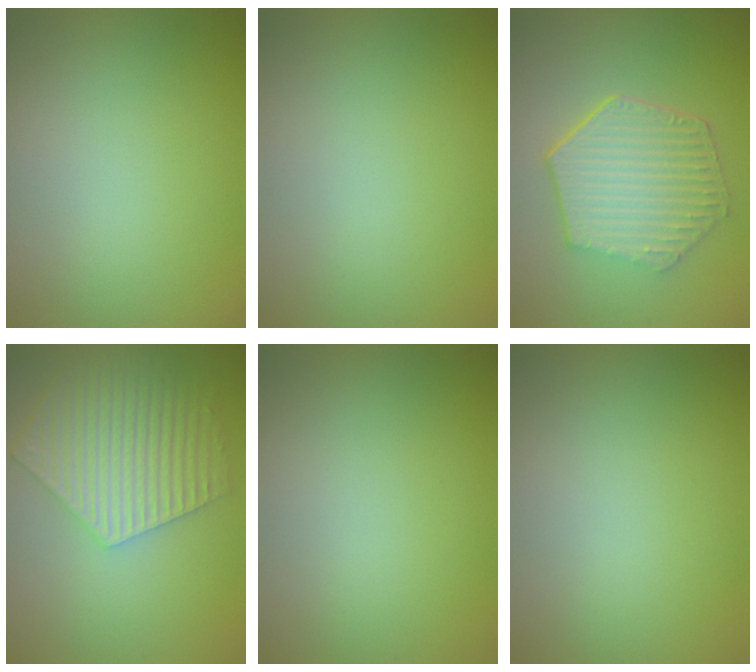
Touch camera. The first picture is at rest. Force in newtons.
{"total": 0.0}
{"total": 6.5, "press": 4.9, "slide": 4.3}
{"total": 5.8, "press": 4.6, "slide": 3.5}
{"total": 0.0}
{"total": 0.0}